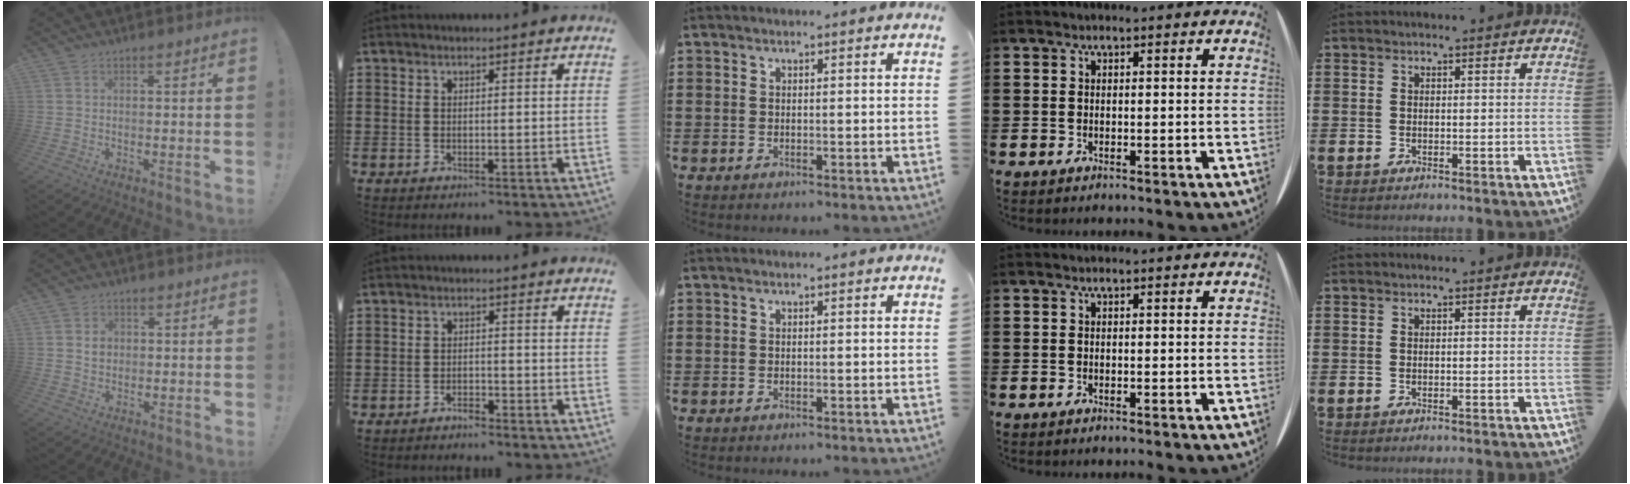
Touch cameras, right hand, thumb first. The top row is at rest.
{"thumb": {"total": 3.4, "force": [0.6, 3.1, 1.4], "torque": [-0.006, -0.004, 0.006]}, "index": {"total": 1.8, "force": [-1.8, 0.2, 0.1], "torque": [-0.008, 0.004, -0.039]}}